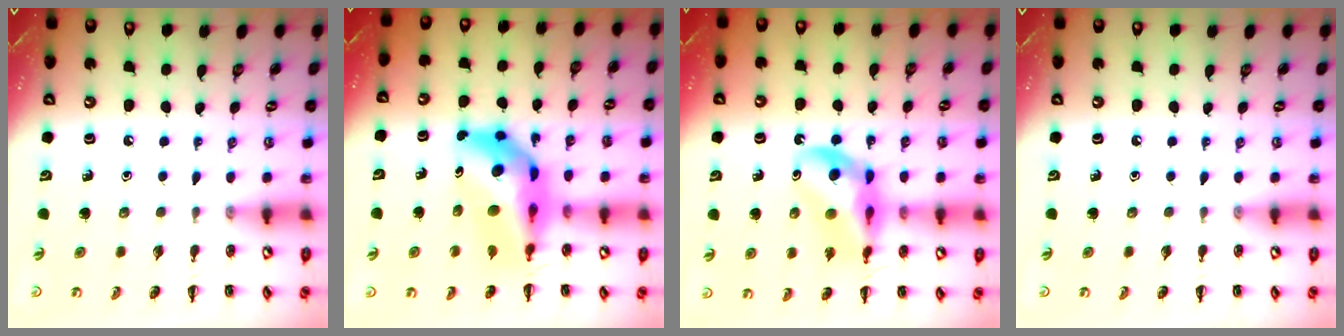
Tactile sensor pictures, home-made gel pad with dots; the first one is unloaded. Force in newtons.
{"total": 12.8, "press": 12.2, "slide": 4.0}
{"total": 13.7, "press": 13.2, "slide": 3.6}
{"total": 0.0}